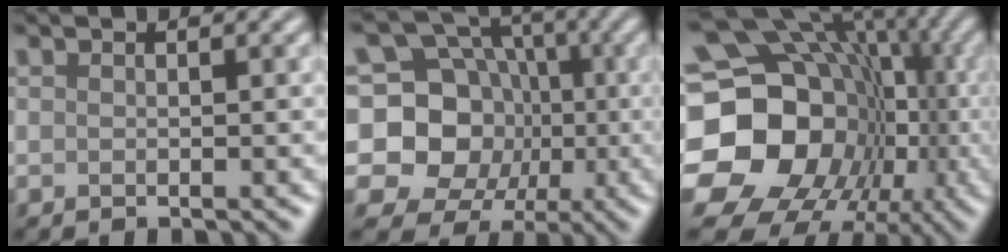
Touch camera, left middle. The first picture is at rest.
{"total": 16.1, "force": [0.7, 14.8, 6.4], "torque": [-0.143, 0.049, -0.027]}
{"total": 20.7, "force": [-2.0, 17.6, 10.7], "torque": [-0.161, -0.003, -0.060]}